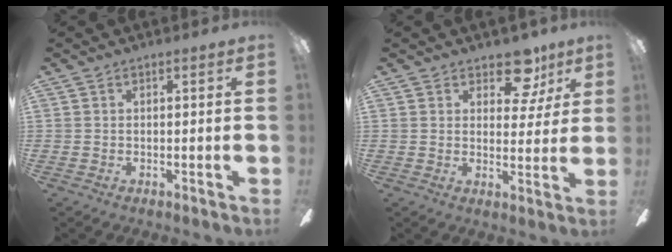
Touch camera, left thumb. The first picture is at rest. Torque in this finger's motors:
{"motor_torque": [0.74, 0.56, 0.48, -0.06, 0.00]}